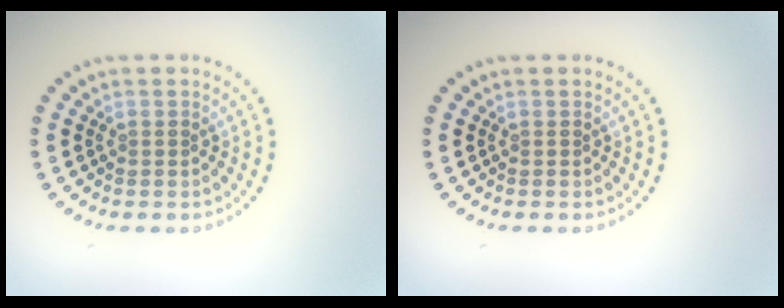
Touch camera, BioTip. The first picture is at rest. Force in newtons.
{"total": 0.0}